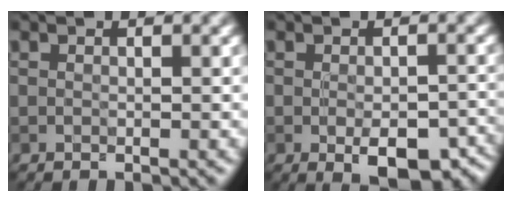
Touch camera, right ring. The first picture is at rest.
{"total": 6.4, "force": [-2.6, 3.0, 5.0], "torque": [-0.071, -0.018, -0.026]}